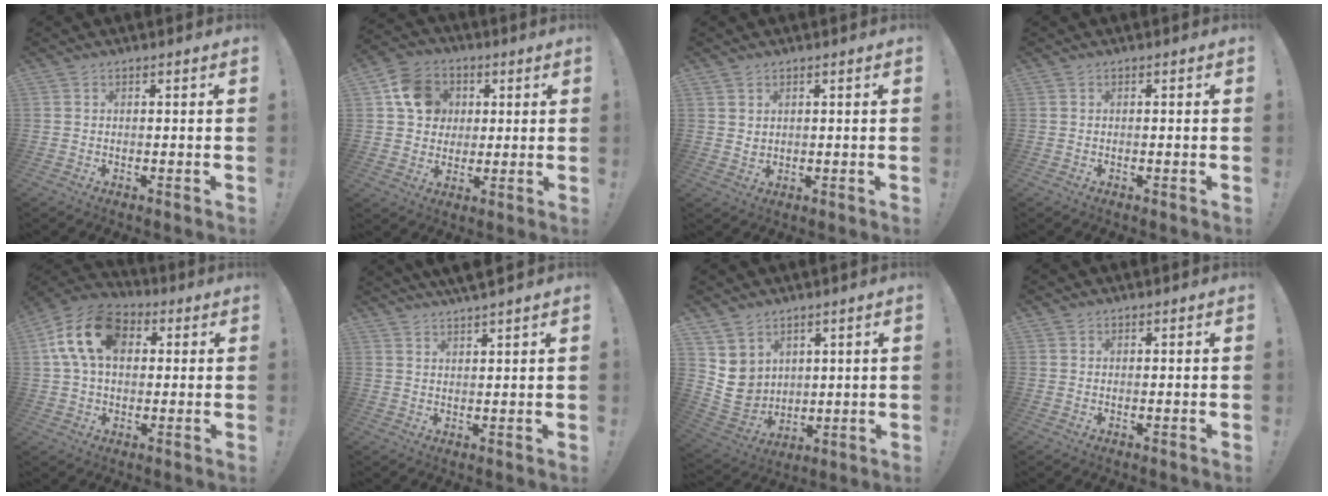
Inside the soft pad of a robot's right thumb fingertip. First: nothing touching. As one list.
[{"total": 12.5, "force": [3.8, 10.8, 5.1], "torque": [-0.063, -0.003, 0.079]}, {"total": 2.4, "force": [1.5, 1.7, 0.7], "torque": [-0.001, -0.010, 0.025]}, {"total": 0.0}, {"total": 16.2, "force": [4.1, 11.1, 11.1], "torque": [-0.190, 0.009, 0.078]}, {"total": 4.2, "force": [3.8, -0.2, 1.8], "torque": [-0.035, -0.022, 0.068]}, {"total": 8.5, "force": [4.0, 7.3, 1.9], "torque": [-0.041, -0.039, 0.085]}, {"total": 0.7, "force": [0.6, 0.3, 0.1], "torque": [0.005, -0.004, 0.011]}]